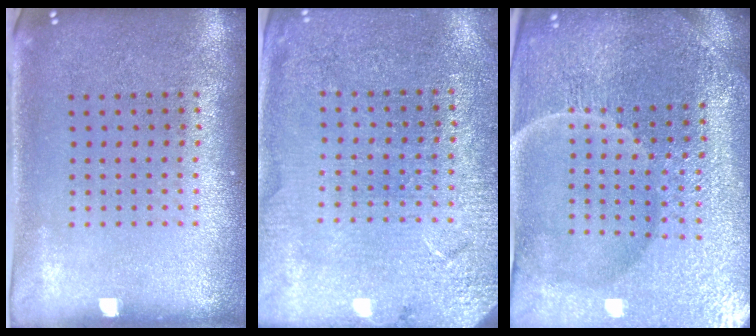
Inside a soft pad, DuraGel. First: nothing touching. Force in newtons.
{"total": 2.8, "press": 2.8, "slide": 0.1}
{"total": 5.8, "press": 5.3, "slide": 2.3}